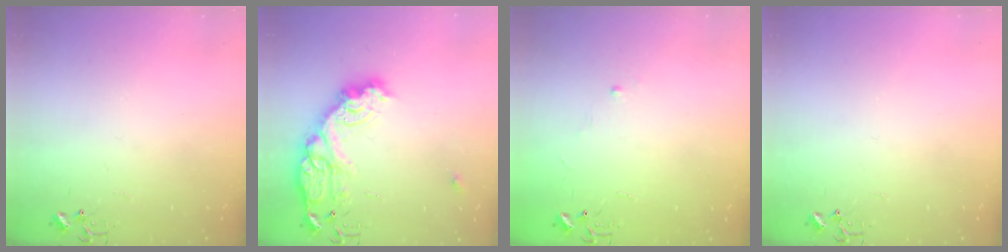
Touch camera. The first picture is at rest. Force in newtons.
{"total": 18.7, "press": 18.7, "slide": 1.3}
{"total": 4.4, "press": 4.4, "slide": 0.6}
{"total": 0.0}